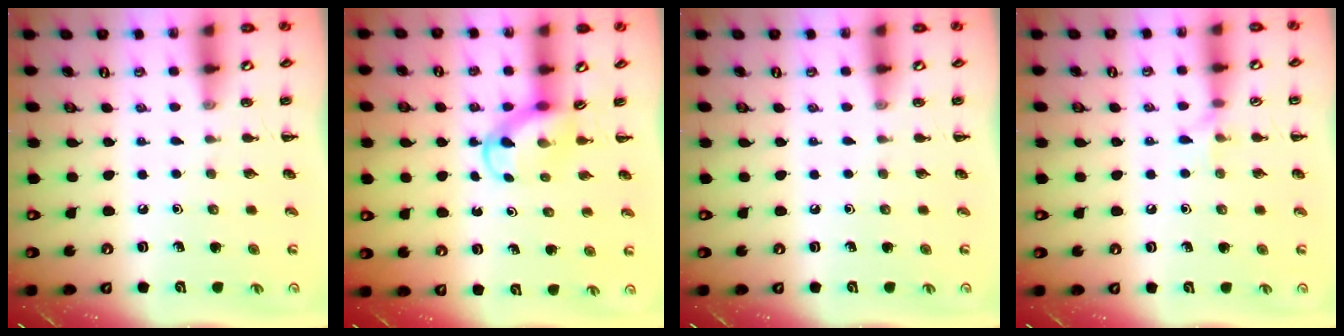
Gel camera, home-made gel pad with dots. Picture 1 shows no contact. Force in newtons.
{"total": 4.1, "press": 3.9, "slide": 1.2}
{"total": 0.0}
{"total": 5.4, "press": 5.2, "slide": 1.5}